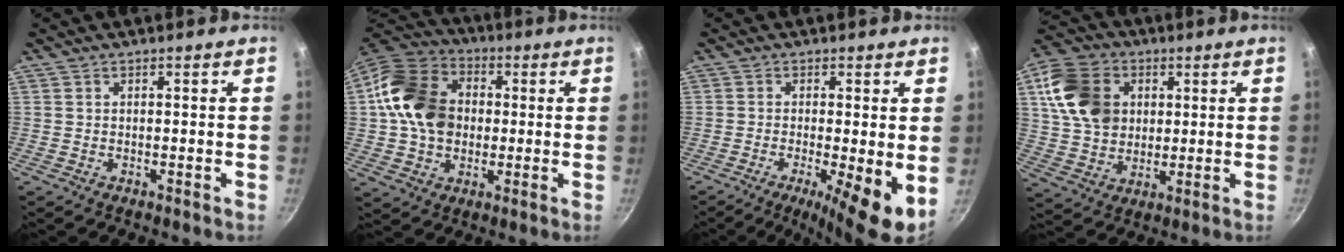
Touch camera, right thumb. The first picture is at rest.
{"total": 17.0, "force": [1.3, 13.4, 10.4], "torque": [-0.167, 0.022, 0.012]}
{"total": 8.6, "force": [-1.6, 1.7, 8.3], "torque": [-0.128, -0.009, -0.026]}
{"total": 14.7, "force": [4.1, 11.6, 8.1], "torque": [-0.128, -0.003, 0.075]}